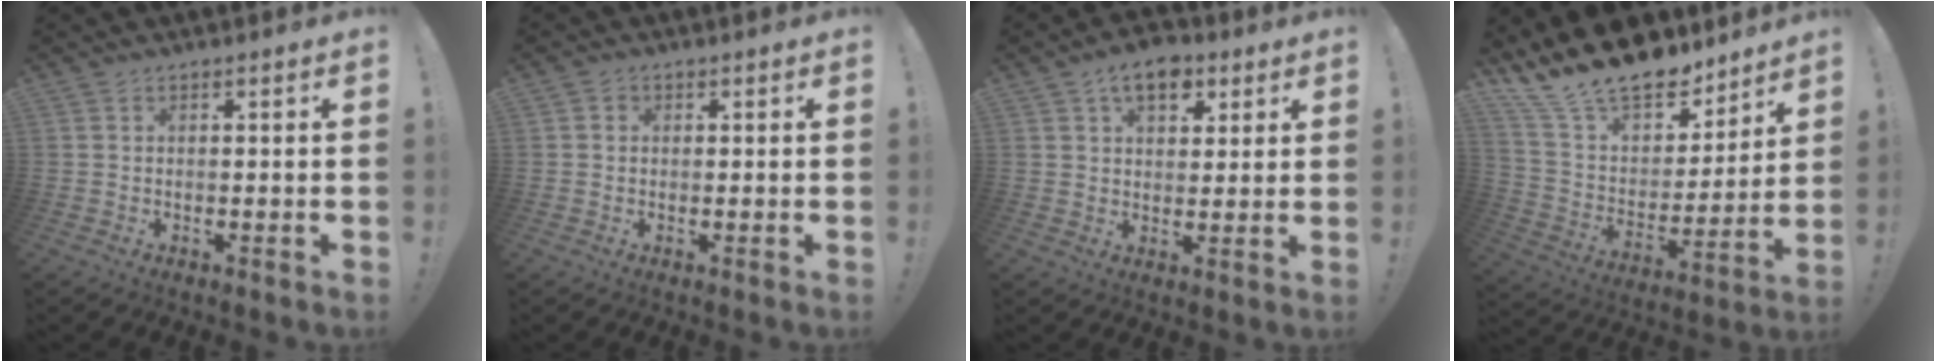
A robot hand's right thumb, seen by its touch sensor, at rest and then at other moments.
{"total": 1.3, "force": [0.0, 1.2, 0.4], "torque": [-0.008, 0.005, 0.000]}
{"total": 9.4, "force": [4.9, 6.0, 5.3], "torque": [-0.068, -0.010, 0.087]}
{"total": 18.1, "force": [15.0, 7.9, 6.3], "torque": [-0.118, -0.114, 0.281]}